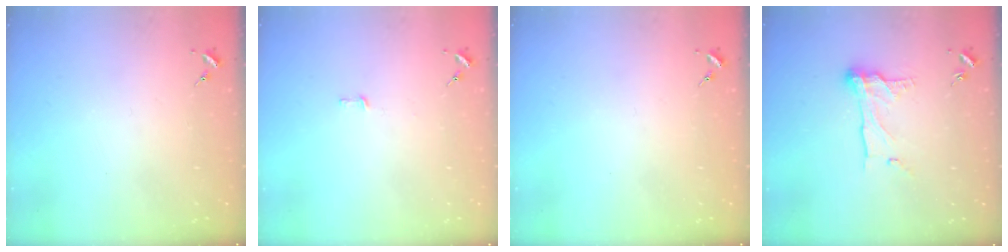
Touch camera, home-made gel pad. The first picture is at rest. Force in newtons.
{"total": 2.6, "press": 2.6, "slide": 0.2}
{"total": 0.0}
{"total": 11.0, "press": 11.0, "slide": 0.8}